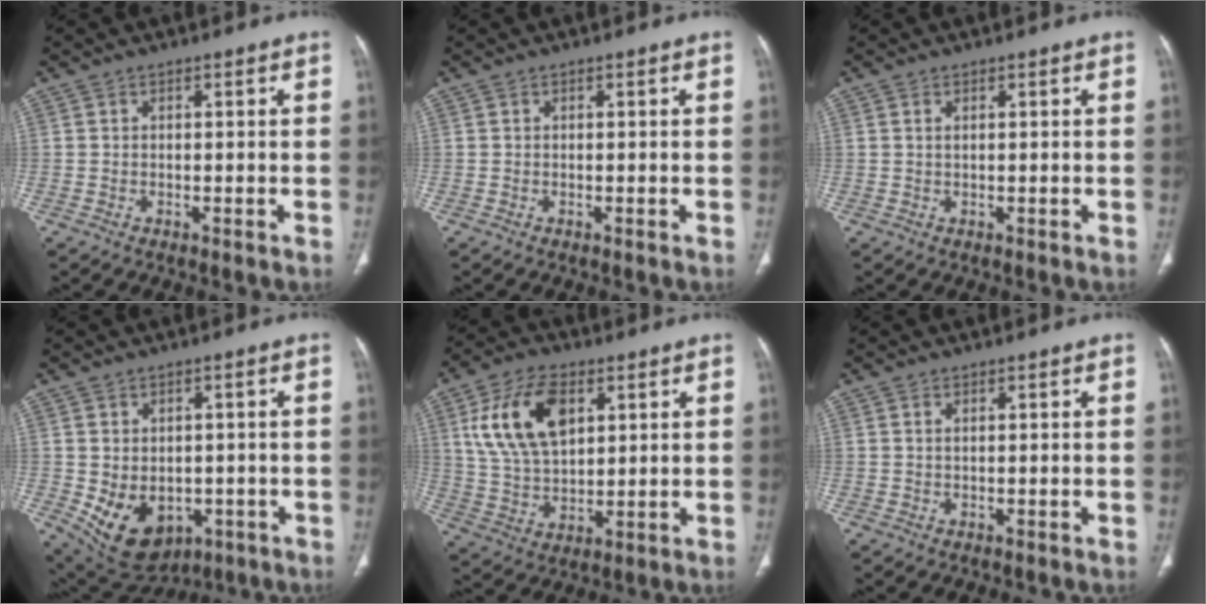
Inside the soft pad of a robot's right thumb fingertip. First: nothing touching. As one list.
[{"total": 0.0}, {"total": 0.8, "force": [0.3, 0.3, 0.6], "torque": [-0.017, 0.004, 0.007]}, {"total": 12.2, "force": [-3.3, 9.0, 7.5], "torque": [-0.109, -0.003, -0.023]}, {"total": 15.4, "force": [5.5, 8.9, 11.3], "torque": [-0.198, -0.011, 0.111]}, {"total": 0.6, "force": [0.3, 0.2, 0.5], "torque": [-0.015, 0.003, 0.006]}]